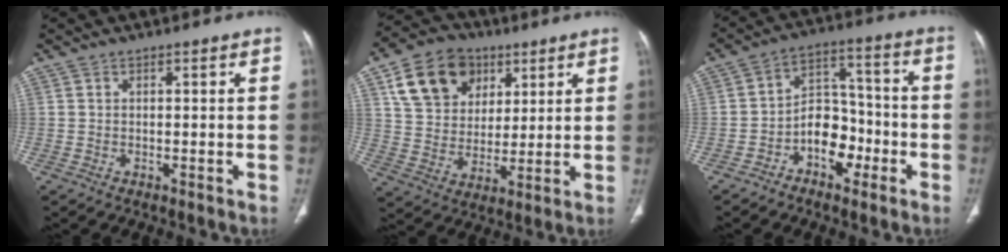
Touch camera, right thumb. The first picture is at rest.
{"total": 15.5, "force": [7.0, 11.8, 7.2], "torque": [-0.101, -0.010, 0.126]}
{"total": 9.7, "force": [-4.1, 6.8, 5.6], "torque": [-0.047, 0.053, -0.073]}